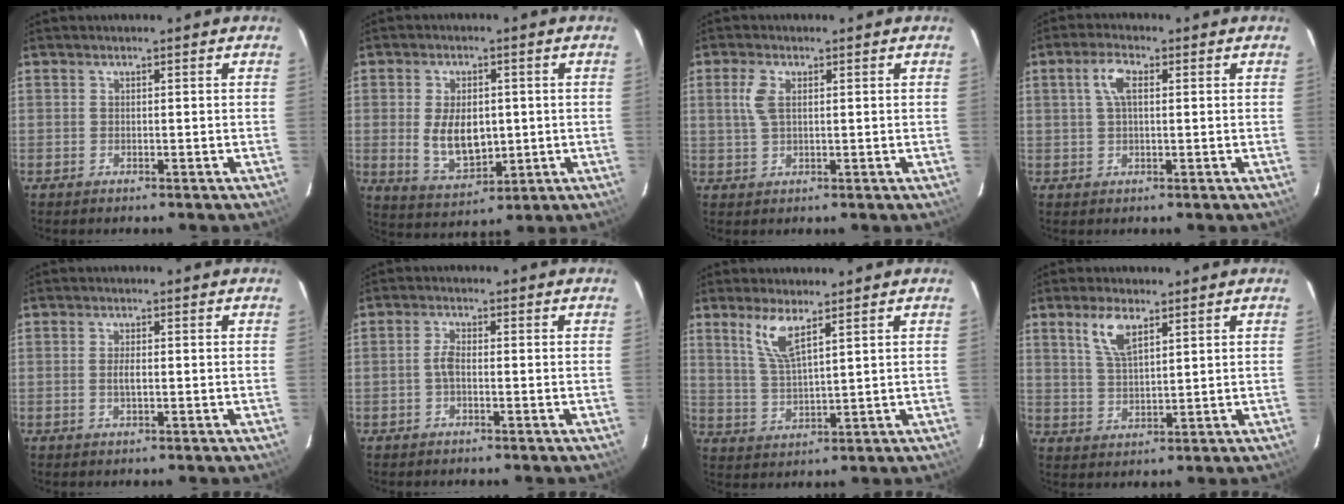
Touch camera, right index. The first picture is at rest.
{"total": 9.1, "force": [-0.1, 5.5, 7.2], "torque": [-0.143, -0.005, 0.012]}
{"total": 4.0, "force": [1.2, 1.9, 3.3], "torque": [-0.073, 0.005, 0.024]}
{"total": 4.4, "force": [1.1, 1.8, 3.8], "torque": [-0.075, 0.010, 0.021]}
{"total": 1.6, "force": [-0.2, 0.5, 1.5], "torque": [-0.031, 0.000, -0.005]}
{"total": 2.2, "force": [-0.5, 0.7, 2.0], "torque": [-0.044, 0.006, -0.011]}
{"total": 6.3, "force": [4.0, 1.1, 4.7], "torque": [-0.099, -0.006, 0.086]}
{"total": 6.2, "force": [3.6, 2.3, 4.6], "torque": [-0.089, 0.003, 0.076]}